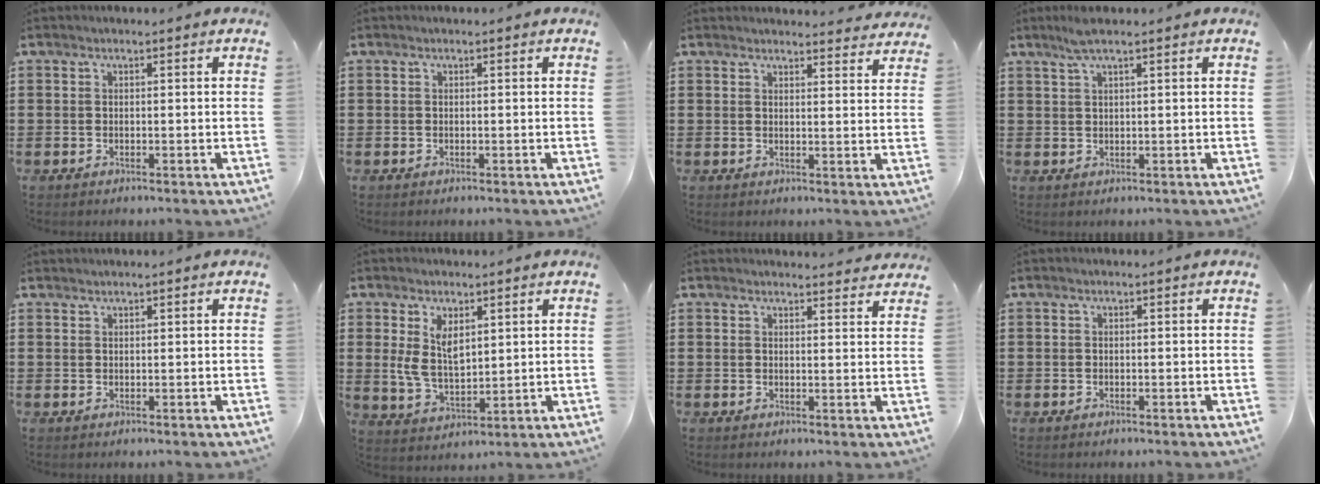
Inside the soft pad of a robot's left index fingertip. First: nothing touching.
{"total": 0.0}
{"total": 2.9, "force": [2.9, 0.0, 0.3], "torque": [-0.006, -0.014, 0.053]}
{"total": 2.7, "force": [1.8, 0.2, 2.0], "torque": [-0.042, 0.001, 0.032]}
{"total": 0.8, "force": [0.8, 0.0, 0.1], "torque": [-0.005, -0.001, 0.016]}
{"total": 6.1, "force": [2.3, 3.2, 4.6], "torque": [-0.098, 0.001, 0.038]}
{"total": 2.5, "force": [2.5, 0.0, 0.2], "torque": [-0.002, -0.011, 0.047]}
{"total": 0.0}